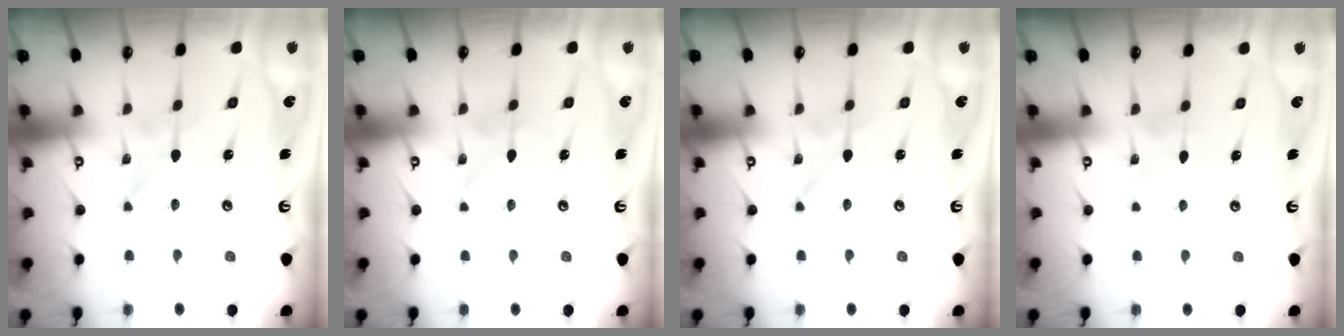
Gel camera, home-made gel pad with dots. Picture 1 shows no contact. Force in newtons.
{"total": 2.8, "press": 2.8, "slide": 0.3}
{"total": 0.0}
{"total": 3.5, "press": 3.5, "slide": 0.4}